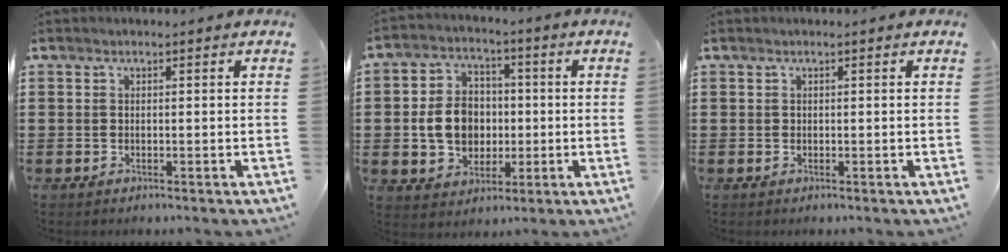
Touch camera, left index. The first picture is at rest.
{"total": 8.1, "force": [-0.5, 6.8, 4.3], "torque": [-0.102, 0.014, -0.011]}
{"total": 0.0}